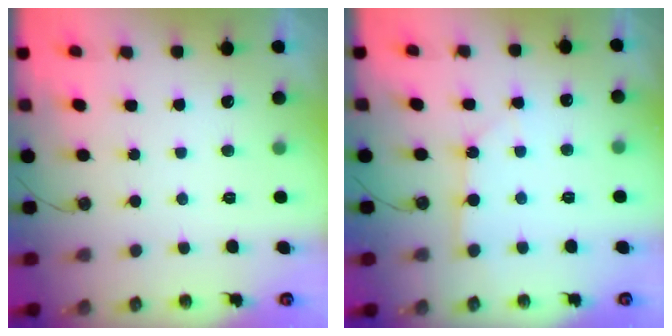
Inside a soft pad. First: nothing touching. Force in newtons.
{"total": 2.9, "press": 2.9, "slide": 0.3}